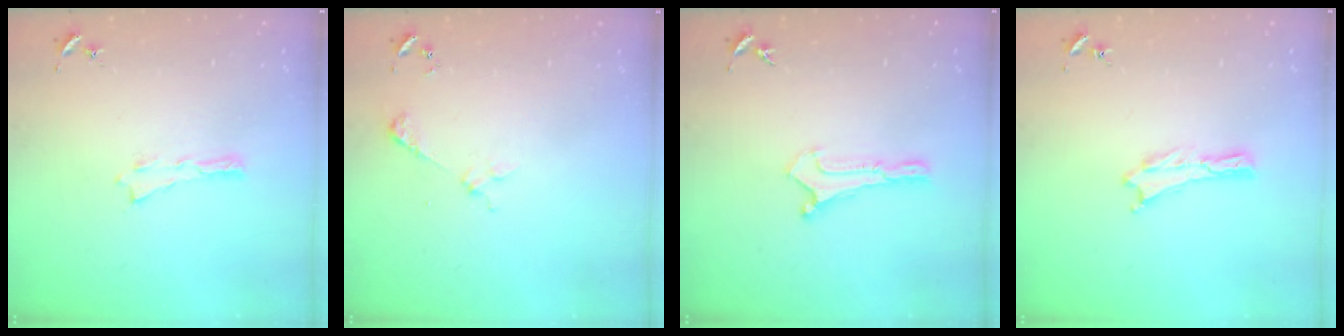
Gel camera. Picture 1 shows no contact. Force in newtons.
{"total": 2.2, "press": 2.2, "slide": 0.2}
{"total": 0.0}
{"total": 0.0}